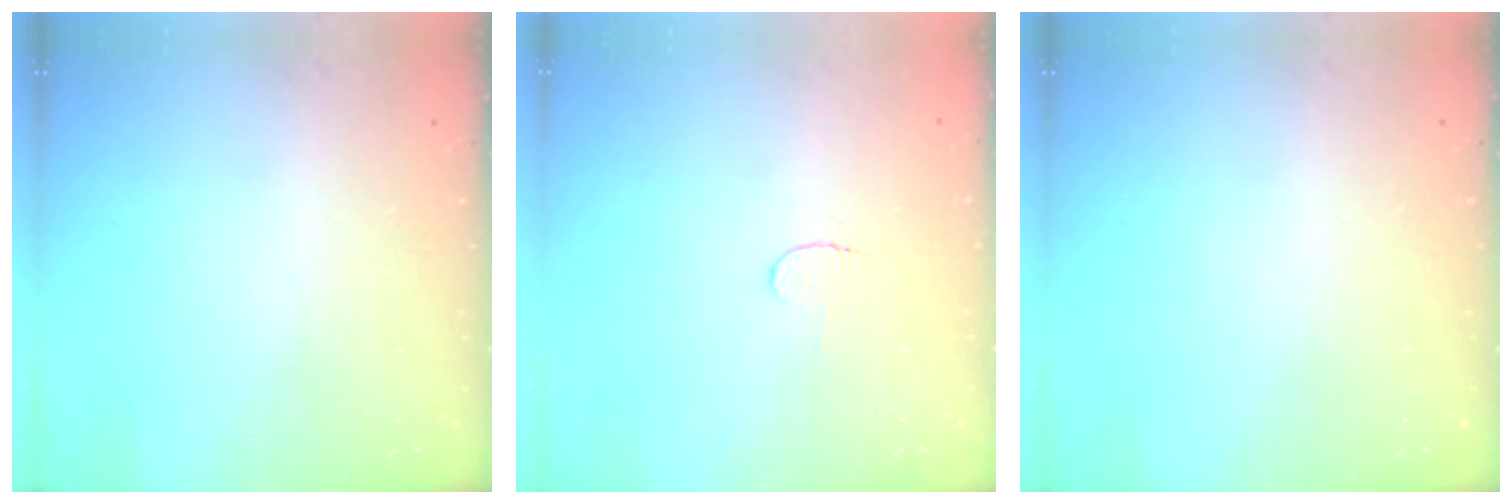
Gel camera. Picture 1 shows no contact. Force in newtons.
{"total": 3.7, "press": 3.7, "slide": 0.3}
{"total": 0.0}